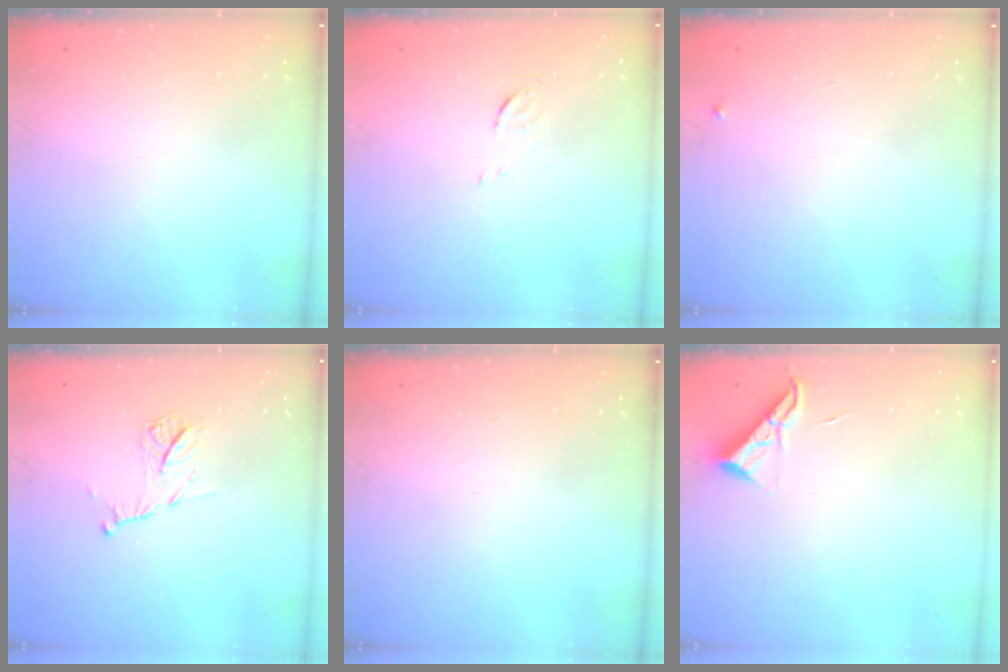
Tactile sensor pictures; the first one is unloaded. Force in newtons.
{"total": 3.3, "press": 3.3, "slide": 0.4}
{"total": 2.7, "press": 2.7, "slide": 0.2}
{"total": 10.1, "press": 10.1, "slide": 0.5}
{"total": 0.0}
{"total": 6.8, "press": 6.8, "slide": 0.5}